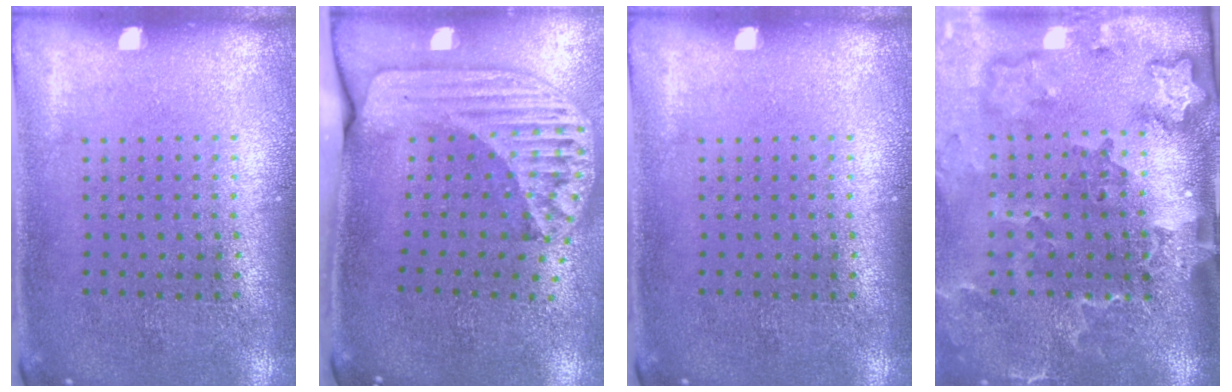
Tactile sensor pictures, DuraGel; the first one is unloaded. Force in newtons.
{"total": 2.4, "press": 1.7, "slide": 1.6}
{"total": 0.0}
{"total": 3.5, "press": 2.5, "slide": 2.4}